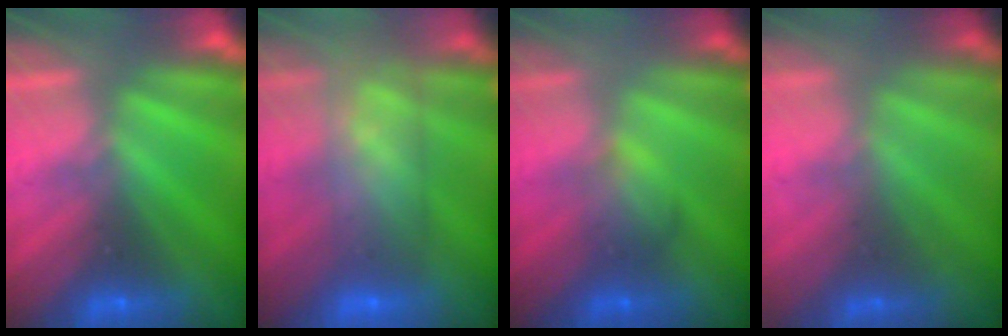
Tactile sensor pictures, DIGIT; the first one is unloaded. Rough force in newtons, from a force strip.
{"total": 5.9}
{"total": 2.2}
{"total": 1.7}